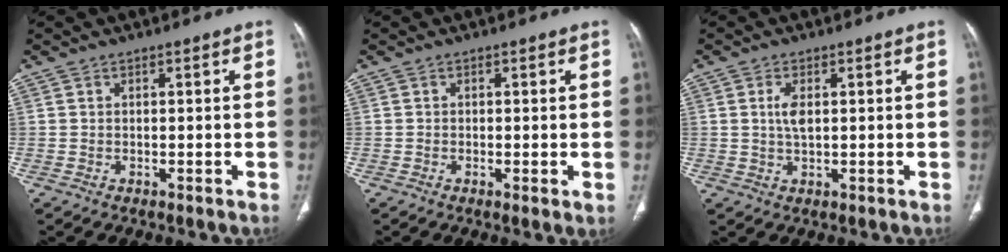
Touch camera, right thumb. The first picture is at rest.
{"total": 0.9, "force": [-0.2, 0.1, 0.9], "torque": [-0.021, -0.004, -0.005]}
{"total": 3.2, "force": [0.7, 1.5, 2.8], "torque": [-0.058, -0.002, 0.013]}